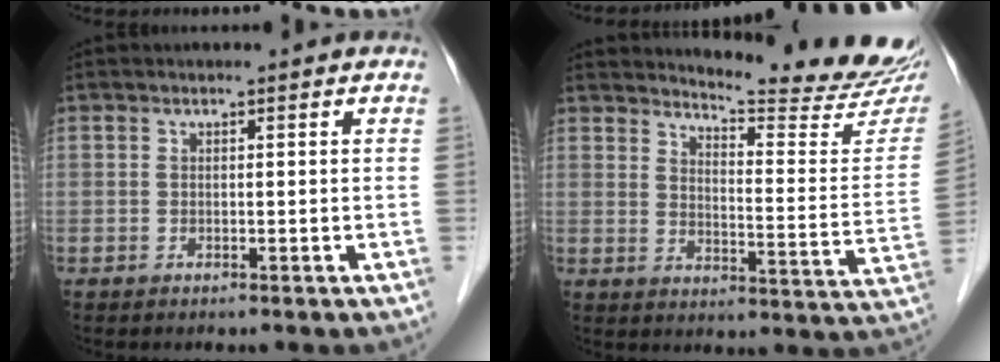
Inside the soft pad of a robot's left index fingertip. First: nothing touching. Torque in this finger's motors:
{"motor_torque": [0.13, -0.20, 0.30, 0.05]}